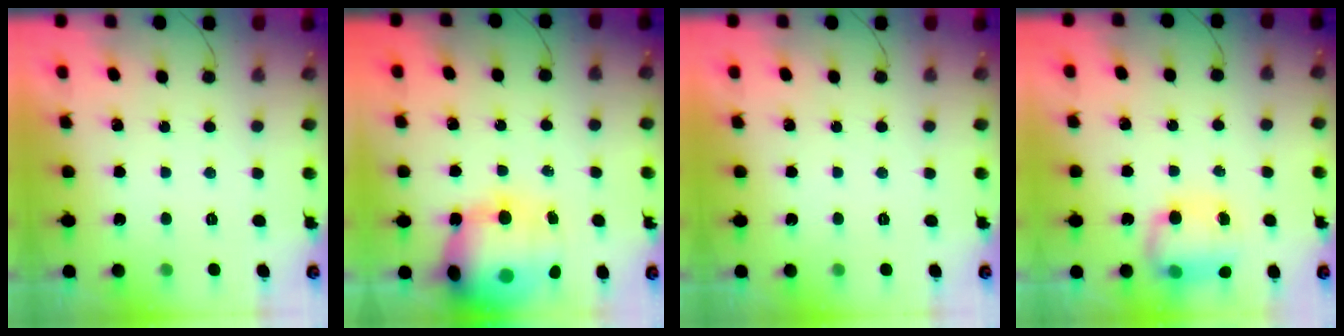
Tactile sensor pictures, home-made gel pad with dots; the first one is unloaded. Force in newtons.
{"total": 22.0, "press": 21.5, "slide": 4.7}
{"total": 0.0}
{"total": 11.5, "press": 9.4, "slide": 6.6}